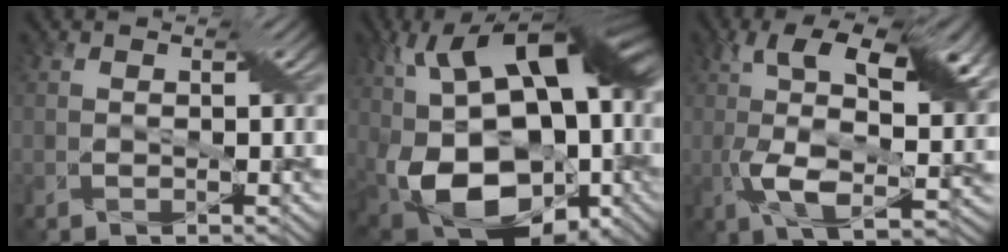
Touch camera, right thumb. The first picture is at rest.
{"total": 21.9, "force": [0.4, 13.7, 17.1], "torque": [-0.311, -0.013, 0.017]}
{"total": 14.5, "force": [3.0, 6.7, 12.5], "torque": [-0.228, -0.008, 0.045]}